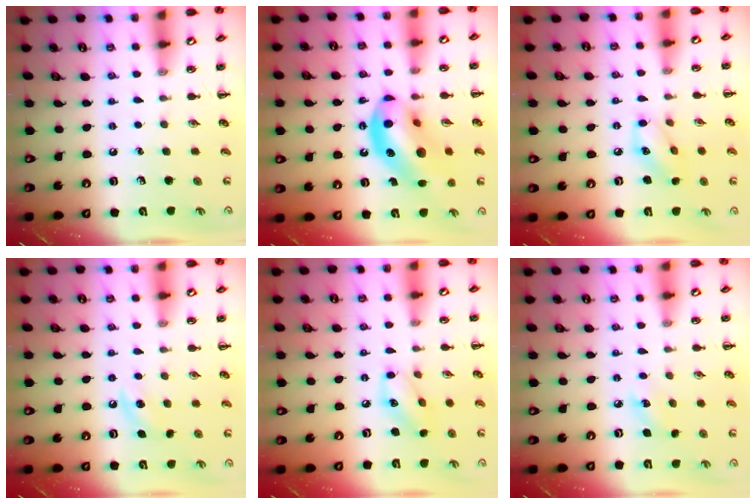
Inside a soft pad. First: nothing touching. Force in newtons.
{"total": 16.6, "press": 16.0, "slide": 4.3}
{"total": 8.3, "press": 8.3, "slide": 0.4}
{"total": 5.8, "press": 5.5, "slide": 1.9}
{"total": 8.3, "press": 8.3, "slide": 0.4}
{"total": 5.3, "press": 5.1, "slide": 1.5}